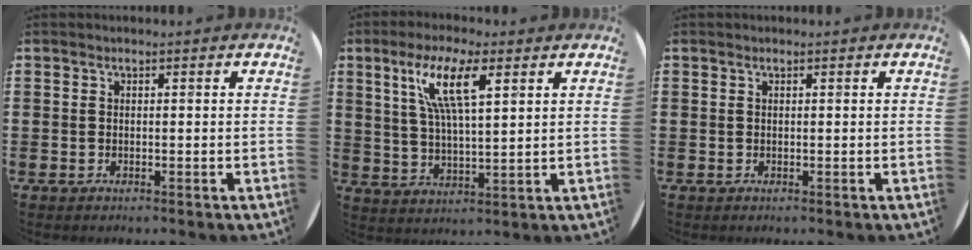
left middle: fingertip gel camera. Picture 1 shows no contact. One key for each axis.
{"total": 9.1, "fx": 5.0, "fy": 2.3, "fz": 7.2, "tx": -0.156, "ty": 0.005, "tz": 0.086}
{"total": 0.0}